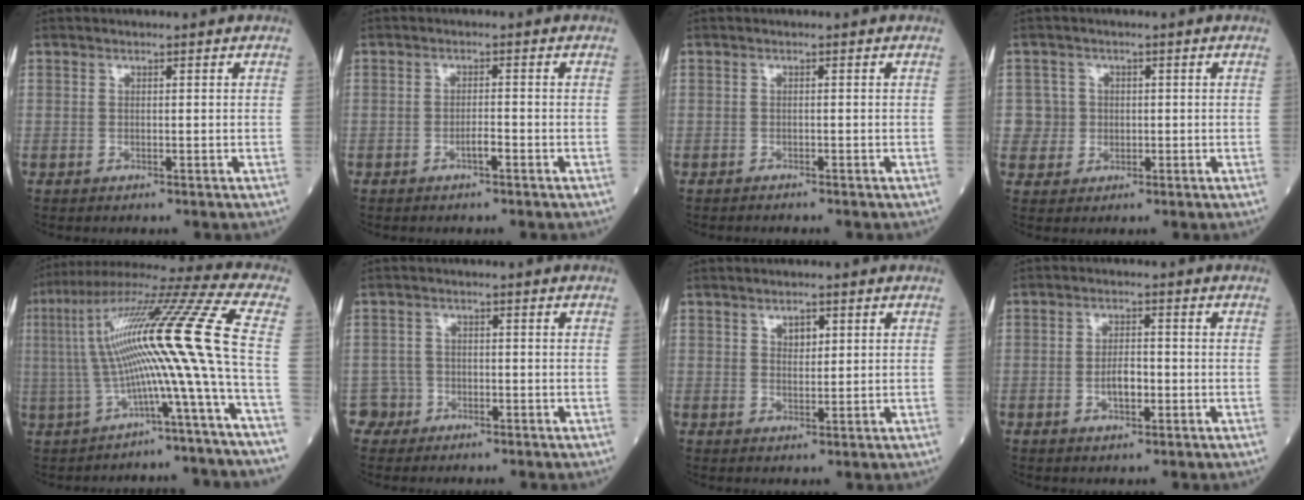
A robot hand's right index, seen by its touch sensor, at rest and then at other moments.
{"total": 1.6, "force": [-0.9, 0.2, 1.3], "torque": [-0.019, 0.003, -0.018]}
{"total": 1.3, "force": [-1.2, 0.1, 0.5], "torque": [-0.009, -0.002, -0.016]}
{"total": 3.7, "force": [0.2, 3.6, -0.2], "torque": [0.020, 0.007, 0.002]}
{"total": 18.2, "force": [-1.8, -1.6, 18.0], "torque": [-0.329, 0.037, -0.041]}
{"total": 2.7, "force": [-1.3, 2.3, -0.7], "torque": [0.020, 0.013, -0.028]}
{"total": 2.3, "force": [1.1, 1.3, 1.6], "torque": [-0.023, 0.000, 0.018]}
{"total": 3.6, "force": [-0.9, 1.5, 3.1], "torque": [-0.053, 0.003, -0.018]}